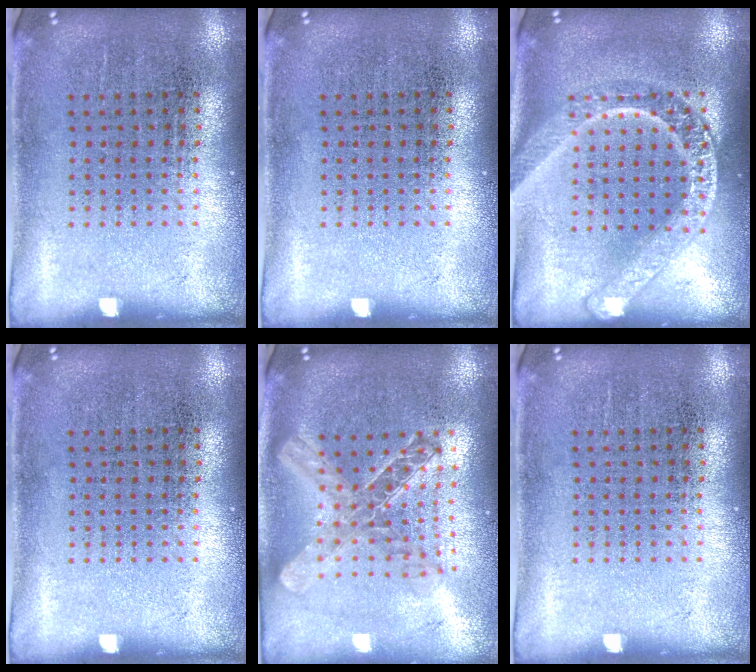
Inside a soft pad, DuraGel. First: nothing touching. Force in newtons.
{"total": 0.0}
{"total": 2.4, "press": 2.4, "slide": 0.2}
{"total": 0.0}
{"total": 2.1, "press": 1.8, "slide": 1.2}
{"total": 0.0}